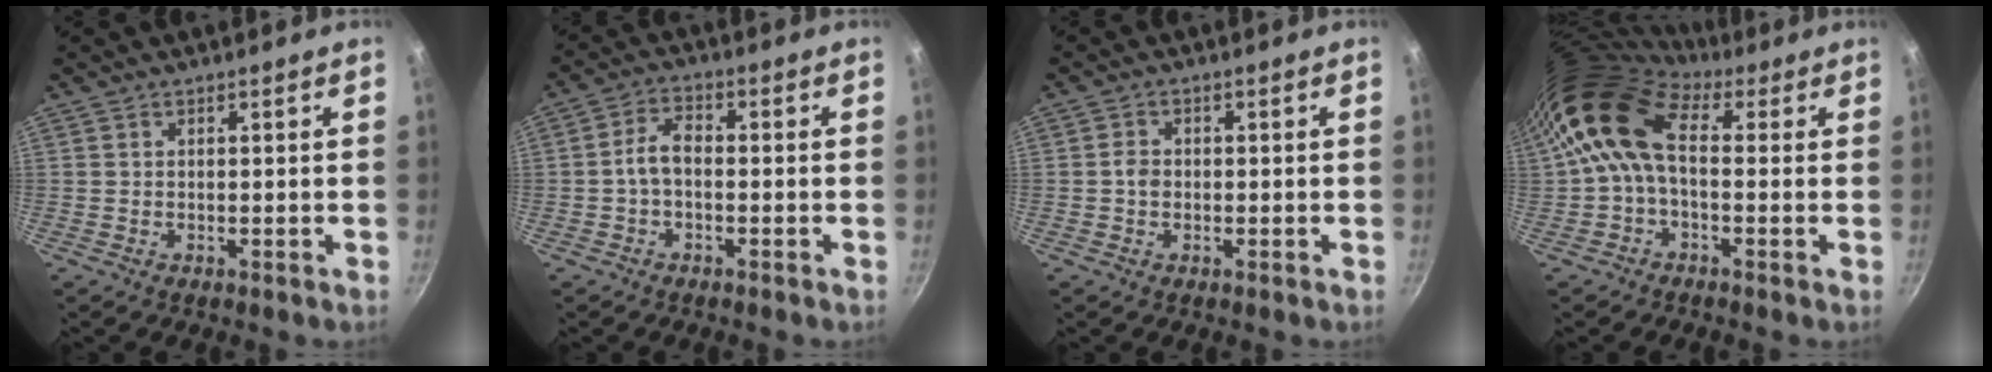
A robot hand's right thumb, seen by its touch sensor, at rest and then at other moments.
{"total": 4.6, "force": [-0.9, 2.7, 3.6], "torque": [-0.067, 0.026, -0.024]}
{"total": 2.2, "force": [-0.2, 1.8, 1.3], "torque": [-0.017, 0.007, -0.006]}
{"total": 11.7, "force": [1.8, 7.2, 9.0], "torque": [-0.164, 0.022, 0.012]}